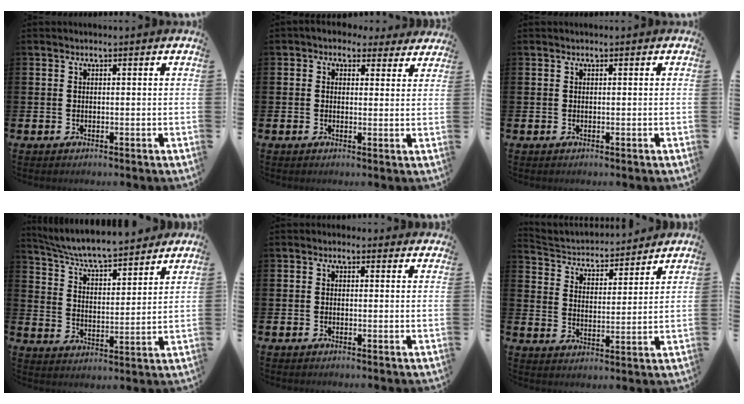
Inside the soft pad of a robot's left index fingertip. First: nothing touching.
{"total": 2.7, "force": [2.0, 1.7, 0.3], "torque": [-0.005, -0.010, 0.030]}
{"total": 0.0}
{"total": 6.9, "force": [6.5, 0.6, 2.0], "torque": [-0.068, -0.051, 0.112]}
{"total": 0.6, "force": [0.0, 0.5, 0.2], "torque": [0.000, 0.005, -0.003]}
{"total": 4.0, "force": [3.7, 1.4, 0.2], "torque": [-0.029, -0.036, 0.057]}